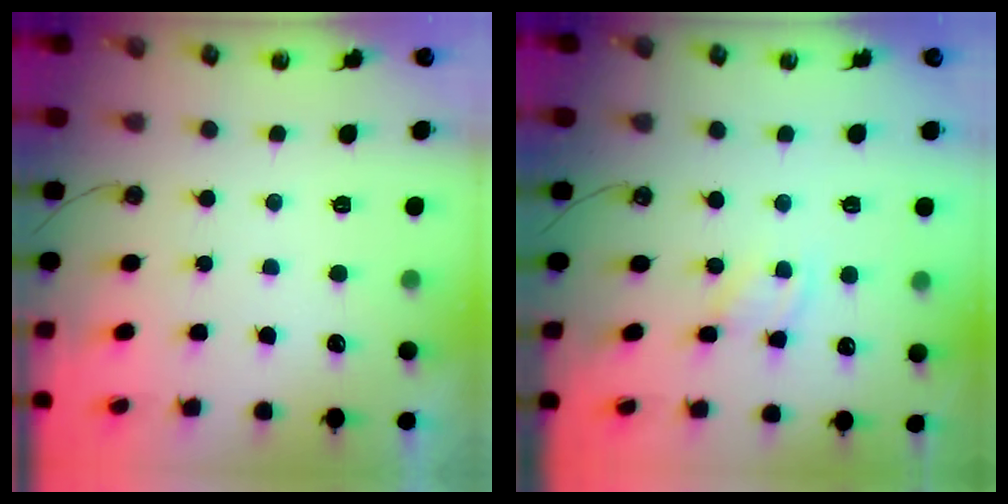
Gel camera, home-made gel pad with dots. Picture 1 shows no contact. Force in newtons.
{"total": 2.3, "press": 2.3, "slide": 0.4}